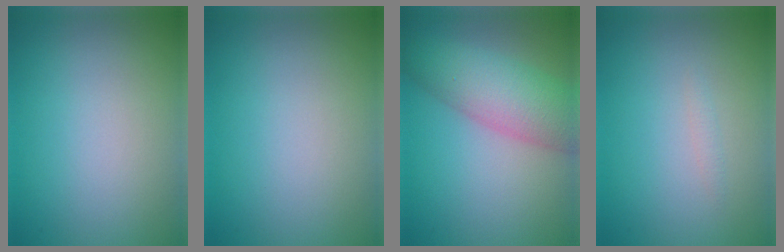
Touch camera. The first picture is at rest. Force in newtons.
{"total": 0.0}
{"total": 6.7, "press": 6.7, "slide": 0.3}
{"total": 0.5, "press": 0.5, "slide": 0.0}